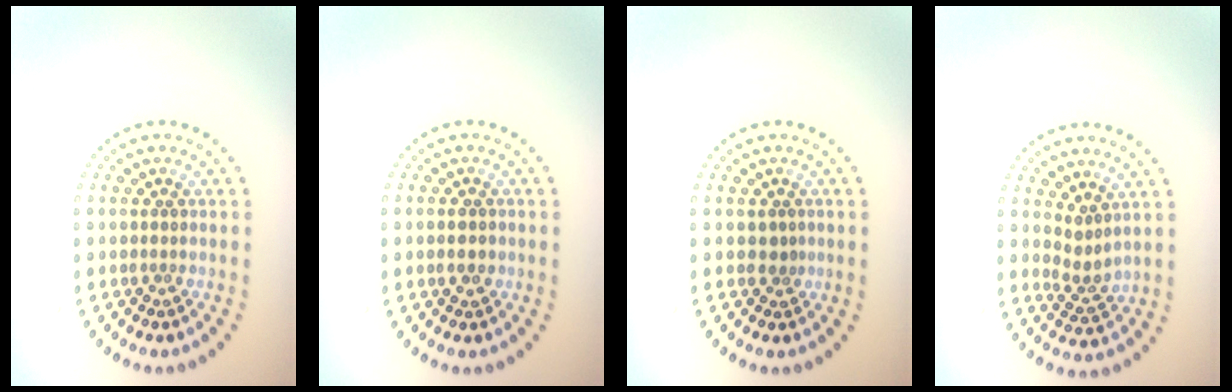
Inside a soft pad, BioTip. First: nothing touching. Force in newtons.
{"total": 1.3, "press": 1.2, "slide": 0.2}
{"total": 1.1, "press": 0.8, "slide": 0.6}
{"total": 1.9, "press": 1.4, "slide": 1.3}